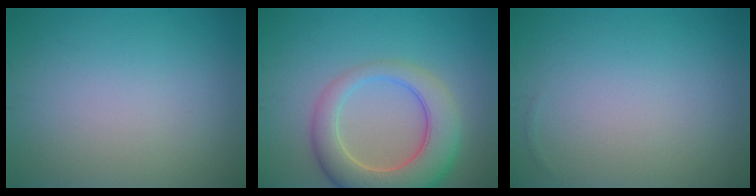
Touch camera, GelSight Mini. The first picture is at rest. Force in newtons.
{"total": 7.3, "press": 7.2, "slide": 0.9}
{"total": 0.0}